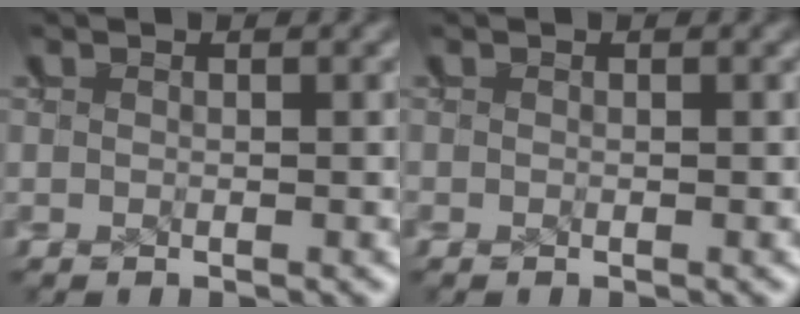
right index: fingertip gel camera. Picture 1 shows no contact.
{"total": 0.0}